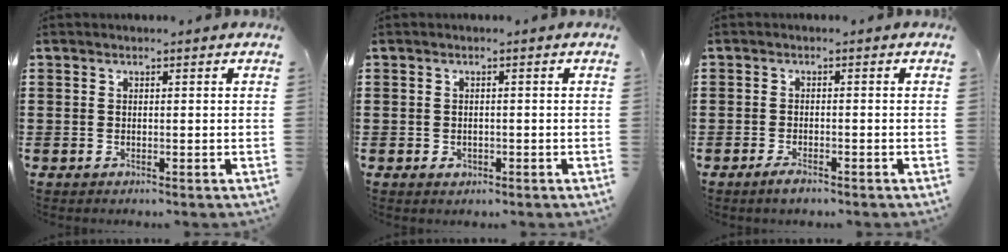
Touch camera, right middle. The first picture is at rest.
{"total": 0.9, "force": [-0.4, 0.7, 0.4], "torque": [-0.010, 0.001, -0.008]}
{"total": 1.8, "force": [-1.4, 0.5, 1.1], "torque": [-0.027, -0.003, -0.028]}